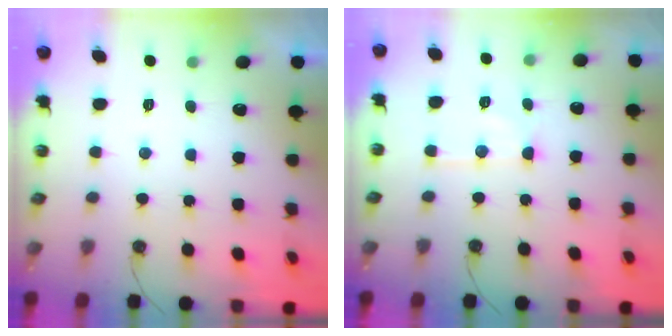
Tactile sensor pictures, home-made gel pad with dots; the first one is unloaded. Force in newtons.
{"total": 10.7, "press": 10.6, "slide": 0.9}